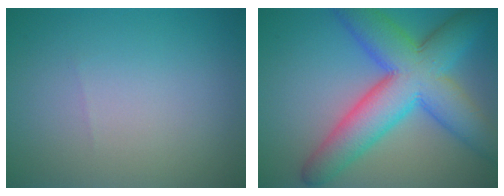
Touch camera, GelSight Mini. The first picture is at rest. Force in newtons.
{"total": 10.8, "press": 10.8, "slide": 0.2}